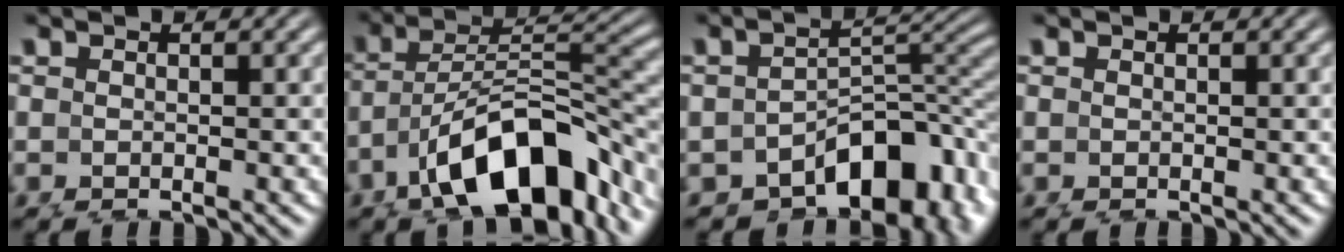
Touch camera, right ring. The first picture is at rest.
{"total": 8.6, "force": [-2.8, 5.0, 6.5], "torque": [-0.113, -0.033, -0.018]}
{"total": 6.4, "force": [-3.4, 3.5, 4.1], "torque": [-0.034, -0.014, -0.041]}
{"total": 0.0}